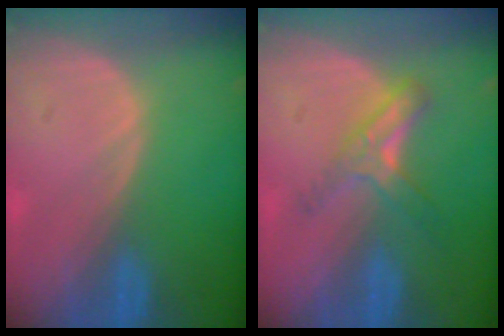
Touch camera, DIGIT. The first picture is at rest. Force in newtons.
{"total": 5.5, "press": 4.9, "slide": 2.6}